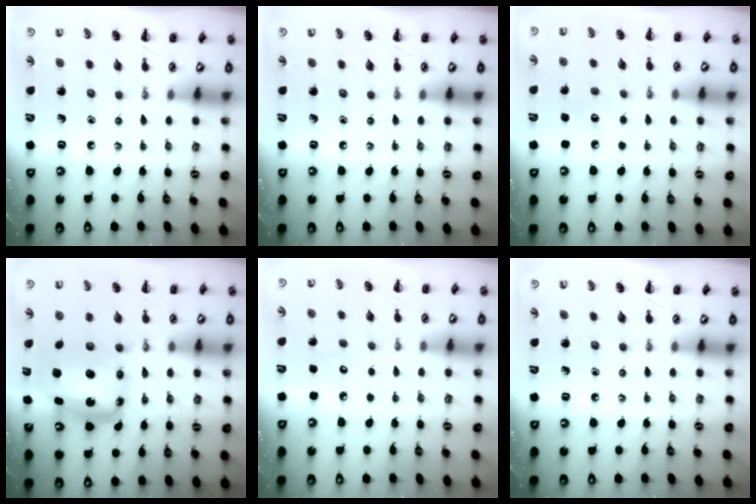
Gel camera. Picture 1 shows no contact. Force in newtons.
{"total": 0.0}
{"total": 5.4, "press": 5.2, "slide": 1.3}
{"total": 7.1, "press": 6.8, "slide": 2.1}
{"total": 4.5, "press": 4.3, "slide": 1.3}
{"total": 0.0}